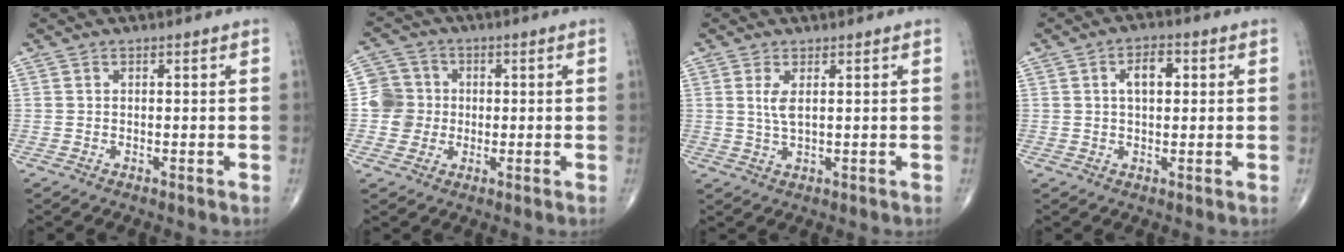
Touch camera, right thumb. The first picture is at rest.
{"total": 6.3, "force": [-0.3, 6.2, 1.2], "torque": [0.006, 0.011, -0.013]}
{"total": 3.0, "force": [0.9, 1.0, 2.7], "torque": [-0.060, -0.007, 0.025]}
{"total": 5.1, "force": [1.2, 2.8, 4.1], "torque": [-0.062, 0.007, 0.017]}